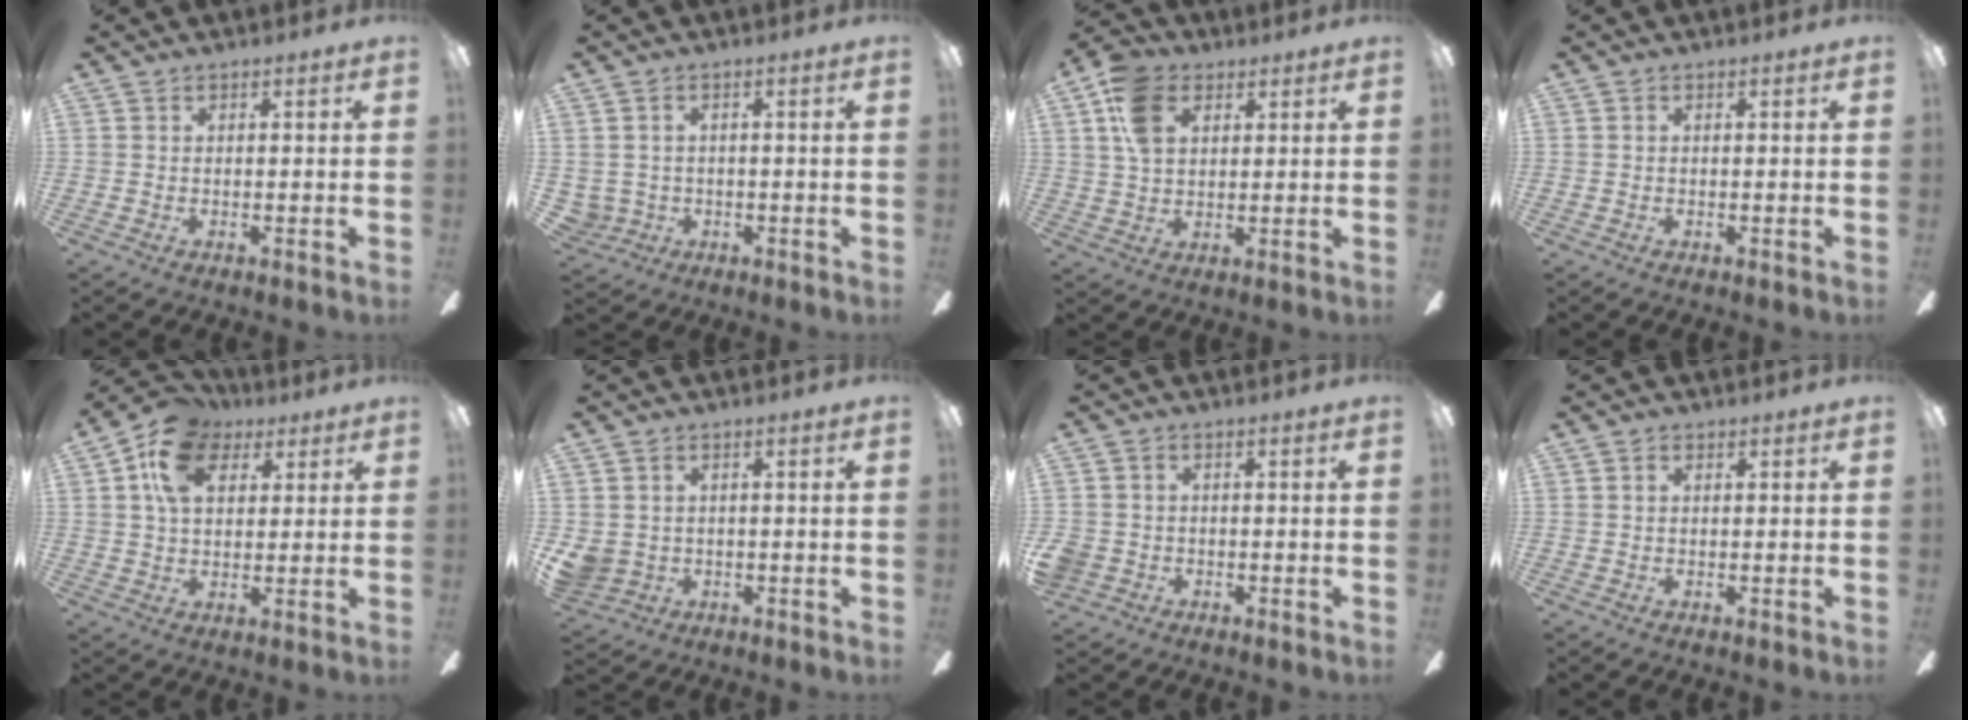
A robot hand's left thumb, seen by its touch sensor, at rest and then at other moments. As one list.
[{"total": 3.1, "force": [-0.4, 3.0, 0.5], "torque": [-0.022, 0.004, -0.008]}, {"total": 10.6, "force": [4.6, 7.1, 6.4], "torque": [-0.121, 0.009, 0.092]}, {"total": 0.0}, {"total": 12.5, "force": [5.7, 8.5, 7.3], "torque": [-0.118, 0.001, 0.104]}, {"total": 4.5, "force": [-0.4, 4.2, 1.4], "torque": [-0.037, 0.006, -0.008]}, {"total": 3.0, "force": [-1.2, 2.7, 0.8], "torque": [-0.020, 0.007, -0.023]}, {"total": 0.5, "force": [0.1, 0.4, 0.3], "torque": [-0.007, 0.003, 0.002]}]